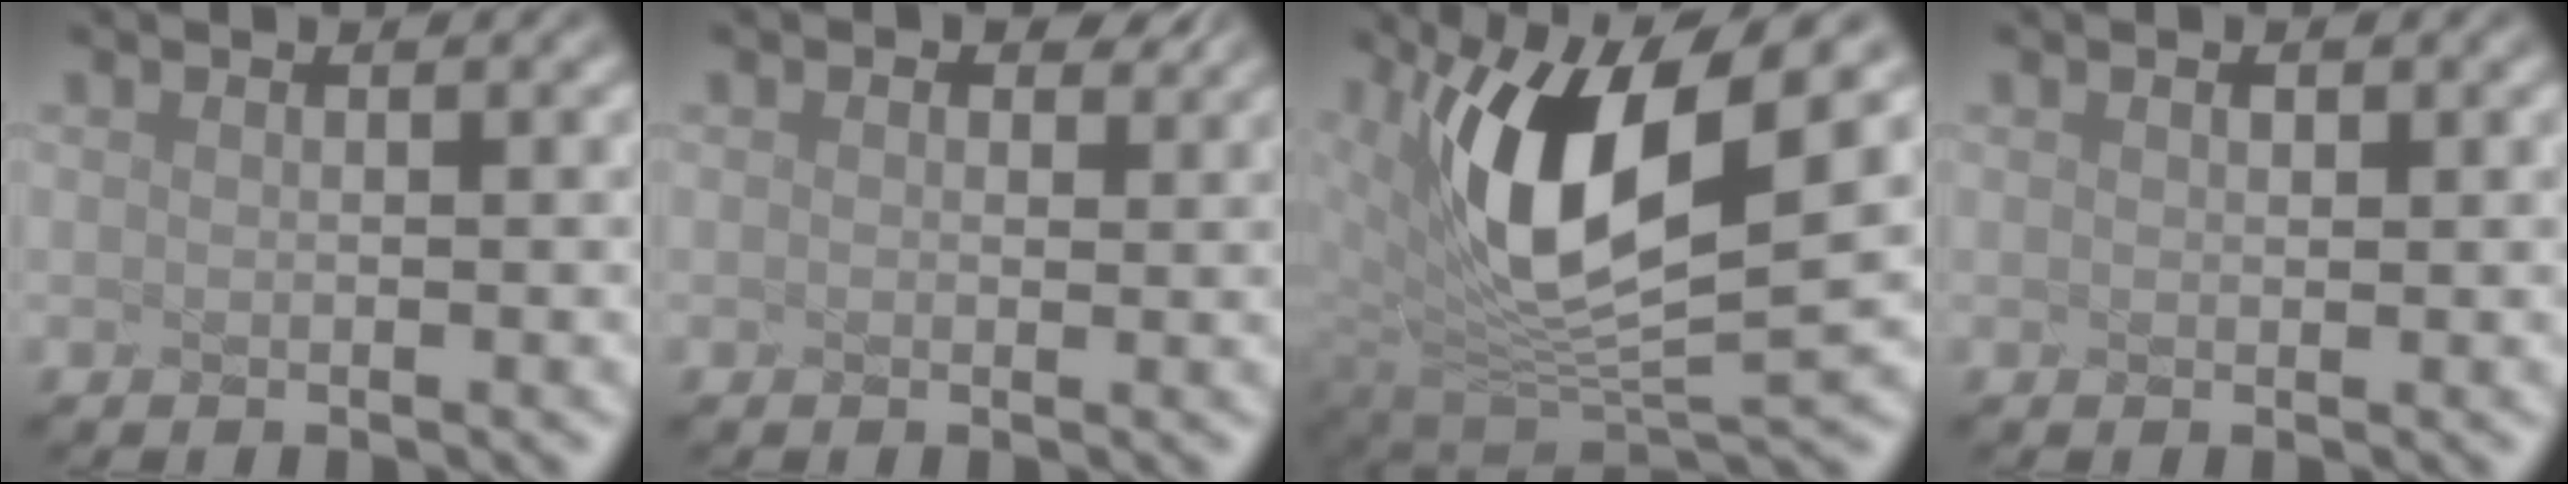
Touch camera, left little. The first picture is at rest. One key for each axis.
{"total": 0.7, "fx": 0.7, "fy": -0.1, "fz": 0.1, "tx": -0.017, "ty": -0.009, "tz": 0.025}
{"total": 8.4, "fx": 1.4, "fy": 3.2, "fz": 7.7, "tx": -0.177, "ty": -0.034, "tz": 0.078}
{"total": 0.7, "fx": -0.5, "fy": -0.4, "fz": -0.3, "tx": -0.001, "ty": -0.013, "tz": 0.008}